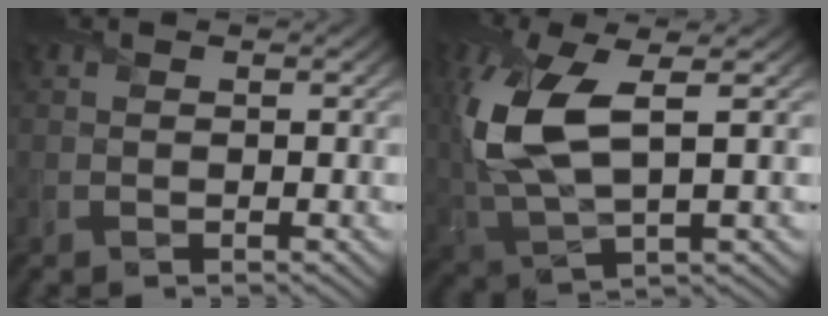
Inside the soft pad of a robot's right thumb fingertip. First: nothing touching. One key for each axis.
{"total": 11.8, "fx": 2.0, "fy": 4.9, "fz": 10.5, "tx": -0.269, "ty": -0.002, "tz": 0.042}